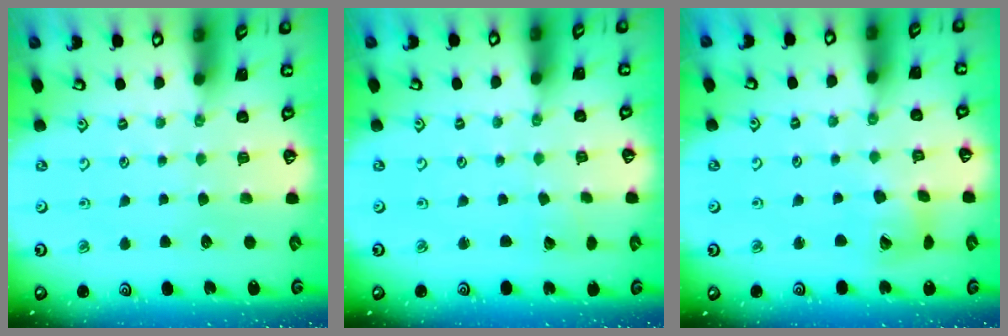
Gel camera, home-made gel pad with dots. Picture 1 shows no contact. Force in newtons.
{"total": 0.9, "press": 0.9, "slide": 0.1}
{"total": 9.0, "press": 8.9, "slide": 1.3}